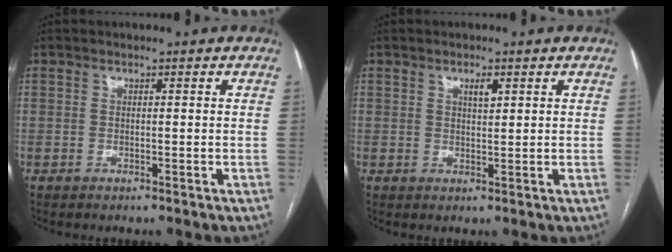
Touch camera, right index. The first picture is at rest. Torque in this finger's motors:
{"motor_torque": [0.14, -0.04, 0.04, 0.03]}